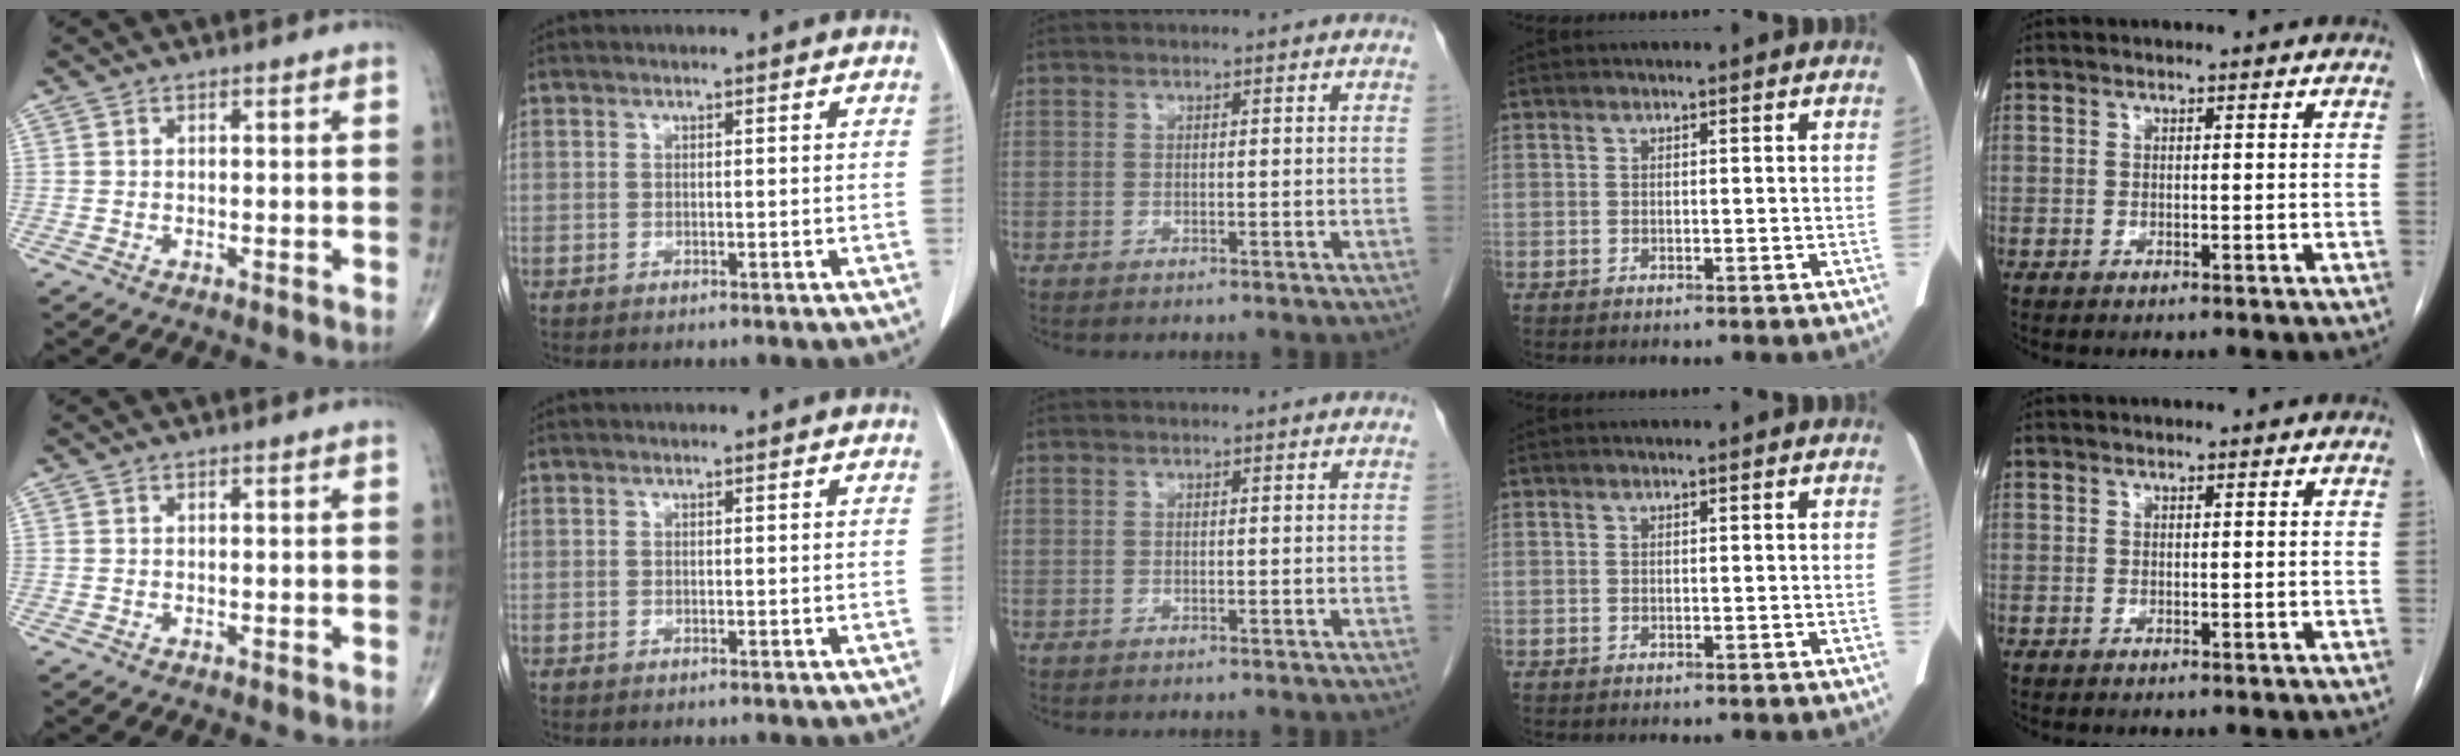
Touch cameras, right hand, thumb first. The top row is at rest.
{}